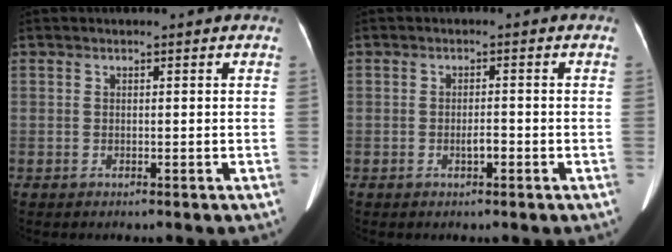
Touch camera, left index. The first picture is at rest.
{"total": 1.7, "force": [-0.8, 0.5, 1.4], "torque": [-0.025, 0.002, -0.011]}